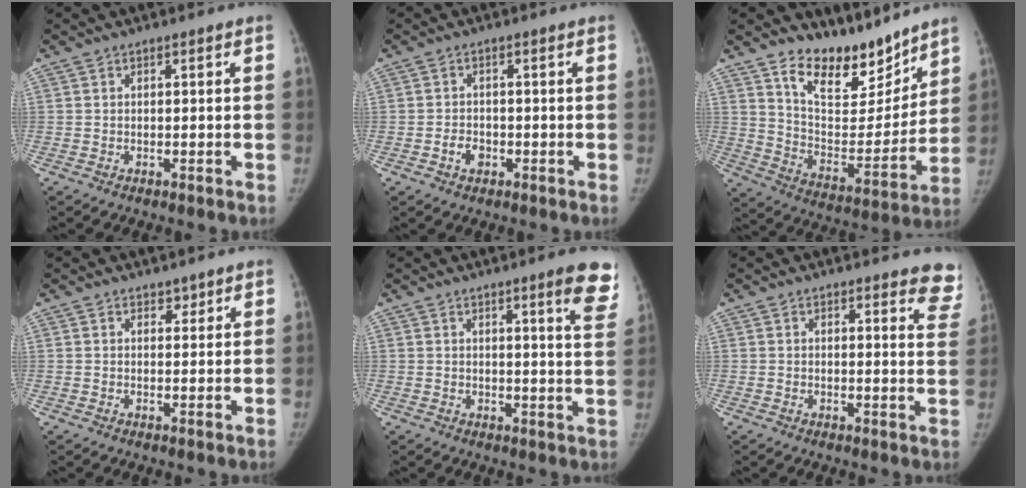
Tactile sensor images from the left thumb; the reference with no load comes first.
{"total": 2.7, "force": [-1.0, 2.1, 1.5], "torque": [-0.020, 0.008, -0.016]}
{"total": 16.1, "force": [13.0, 7.0, 6.5], "torque": [-0.050, -0.099, 0.224]}
{"total": 1.5, "force": [1.3, 0.8, 0.3], "torque": [0.009, -0.009, 0.017]}
{"total": 8.8, "force": [5.7, 0.9, 6.7], "torque": [-0.064, -0.029, 0.058]}
{"total": 7.9, "force": [7.1, 2.3, 2.7], "torque": [0.013, -0.037, 0.048]}